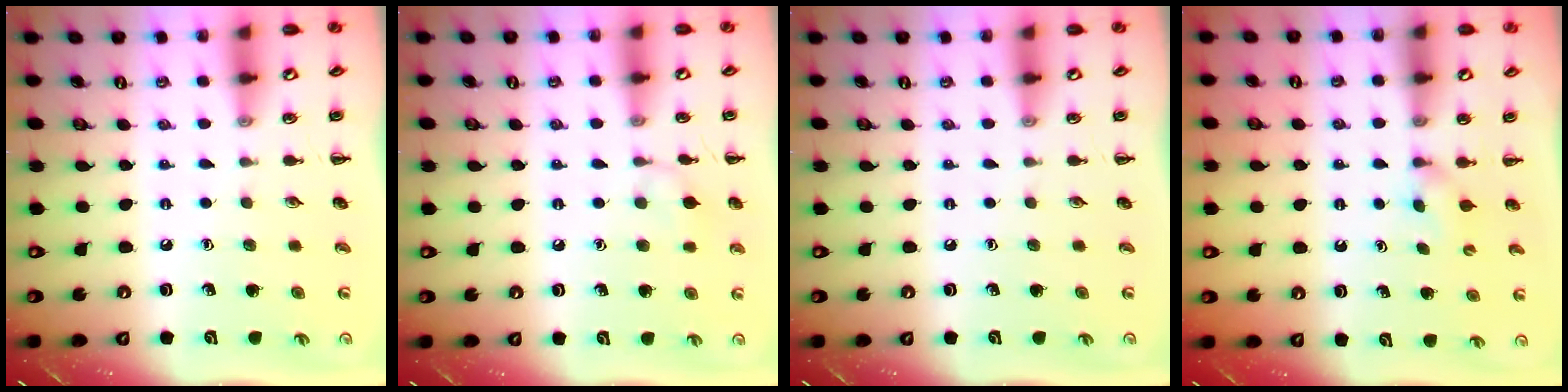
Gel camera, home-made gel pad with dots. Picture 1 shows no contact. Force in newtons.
{"total": 6.9, "press": 6.6, "slide": 2.0}
{"total": 0.0}
{"total": 2.3, "press": 2.1, "slide": 0.9}